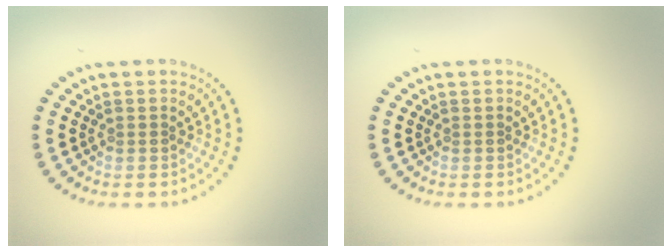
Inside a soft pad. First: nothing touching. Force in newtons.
{"total": 0.0}